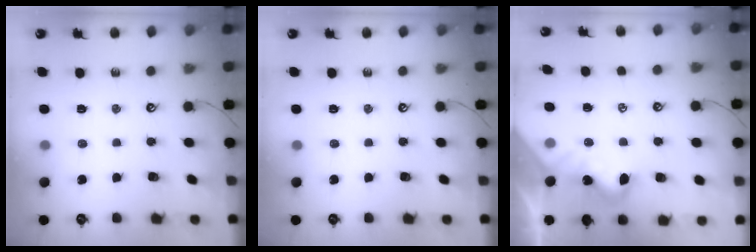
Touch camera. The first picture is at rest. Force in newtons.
{"total": 0.0}
{"total": 2.0, "press": 2.0, "slide": 0.4}